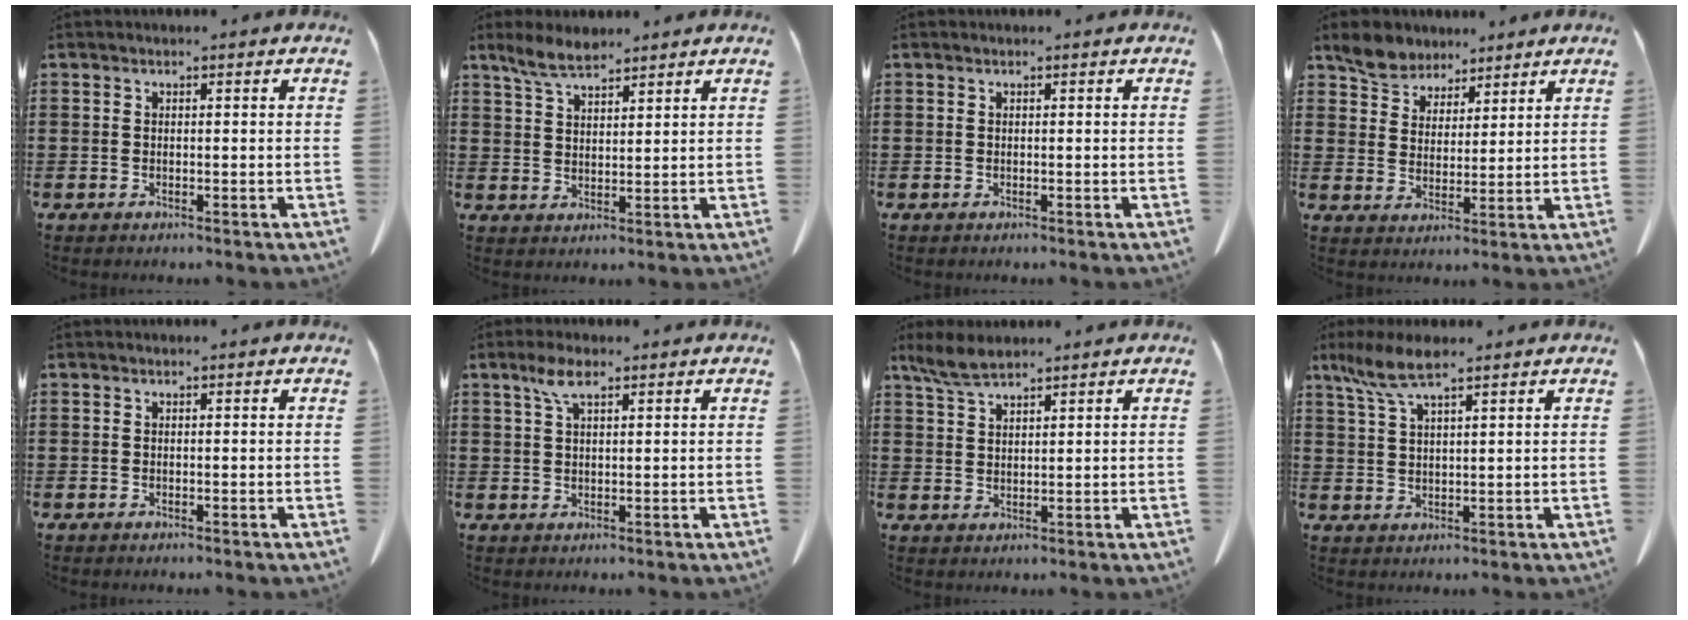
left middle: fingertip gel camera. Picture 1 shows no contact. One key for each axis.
{"total": 4.7, "fx": 3.8, "fy": 1.3, "fz": 2.4, "tx": -0.058, "ty": -0.006, "tz": 0.072}
{"total": 0.0}
{"total": 5.5, "fx": 4.9, "fy": 2.5, "fz": 0.4, "tx": -0.035, "ty": -0.011, "tz": 0.092}
{"total": 0.0}
{"total": 4.1, "fx": 2.2, "fy": 1.3, "fz": 3.2, "tx": -0.071, "ty": 0.005, "tz": 0.040}
{"total": 4.1, "fx": 3.3, "fy": 0.8, "fz": 2.3, "tx": -0.054, "ty": -0.004, "tz": 0.063}
{"total": 6.1, "fx": 4.0, "fy": 1.1, "fz": 4.4, "tx": -0.103, "ty": -0.006, "tz": 0.072}